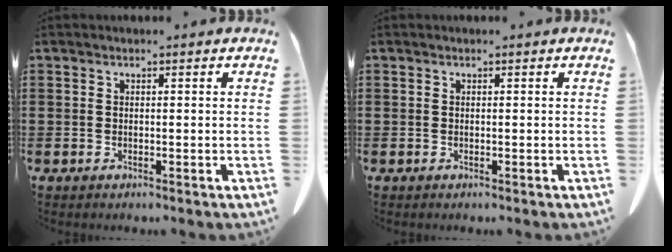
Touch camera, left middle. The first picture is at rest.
{"total": 0.0}